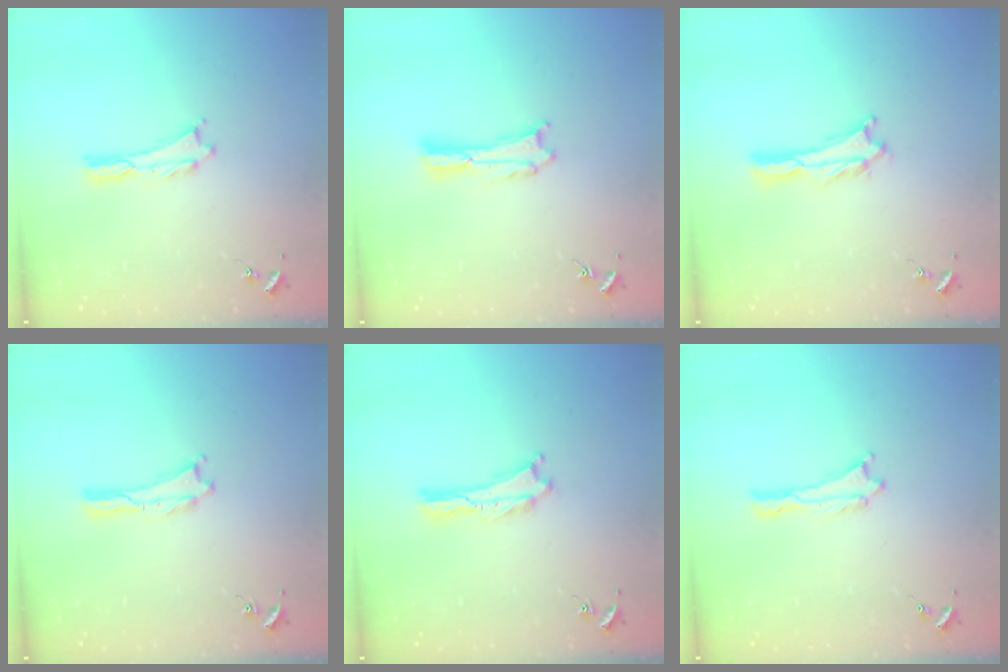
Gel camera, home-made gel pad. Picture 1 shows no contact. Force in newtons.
{"total": 0.9, "press": 0.9, "slide": 0.2}
{"total": 0.9, "press": 0.9, "slide": 0.2}
{"total": 0.0}
{"total": 0.0}
{"total": 0.0}